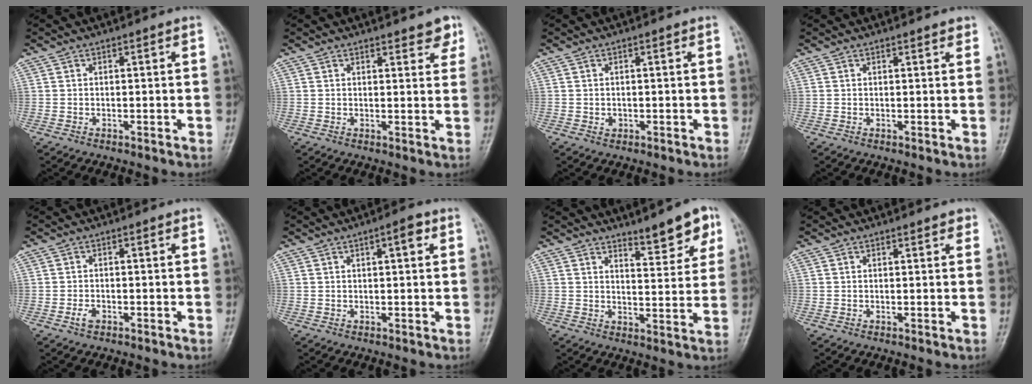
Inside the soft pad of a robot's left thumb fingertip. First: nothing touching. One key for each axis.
{"total": 3.9, "fx": 2.9, "fy": 1.5, "fz": 2.1, "tx": -0.002, "ty": -0.014, "tz": 0.035}
{"total": 0.9, "fx": -0.1, "fy": 0.8, "fz": 0.4, "tx": -0.002, "ty": 0.001, "tz": 0.000}
{"total": 1.2, "fx": 1.0, "fy": 0.4, "fz": 0.6, "tx": -0.006, "ty": -0.004, "tz": 0.011}
{"total": 1.7, "fx": -0.9, "fy": 1.0, "fz": 1.1, "tx": -0.022, "ty": 0.004, "tz": -0.017}
{"total": 3.2, "fx": 1.3, "fy": 0.9, "fz": 2.8, "tx": -0.039, "ty": 0.002, "tz": 0.018}
{"total": 8.1, "fx": 5.6, "fy": 2.4, "fz": 5.4, "tx": -0.051, "ty": -0.038, "tz": 0.079}
{"total": 1.4, "fx": 1.0, "fy": 0.5, "fz": 0.7, "tx": -0.005, "ty": -0.003, "tz": 0.010}